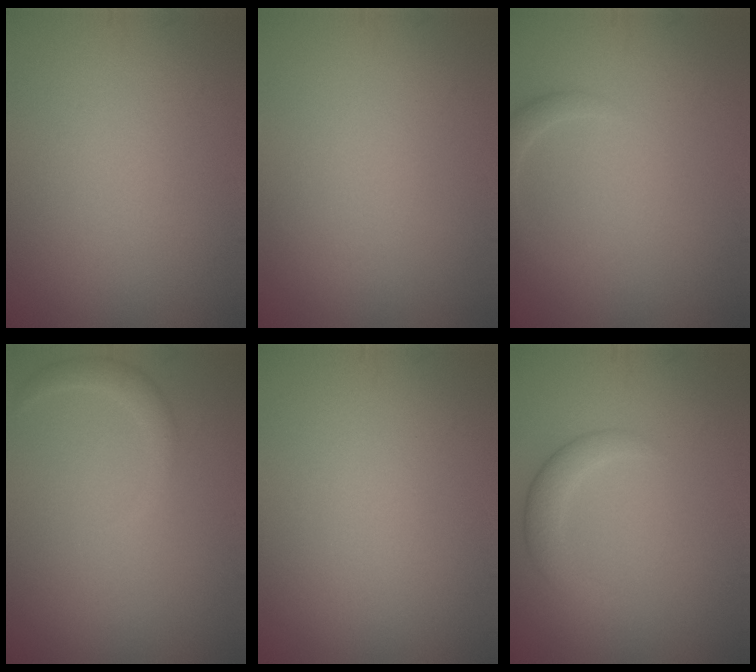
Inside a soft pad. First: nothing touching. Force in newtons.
{"total": 0.0}
{"total": 1.6, "press": 1.6, "slide": 0.1}
{"total": 1.5, "press": 1.5, "slide": 0.2}
{"total": 0.0}
{"total": 2.3, "press": 2.3, "slide": 0.1}